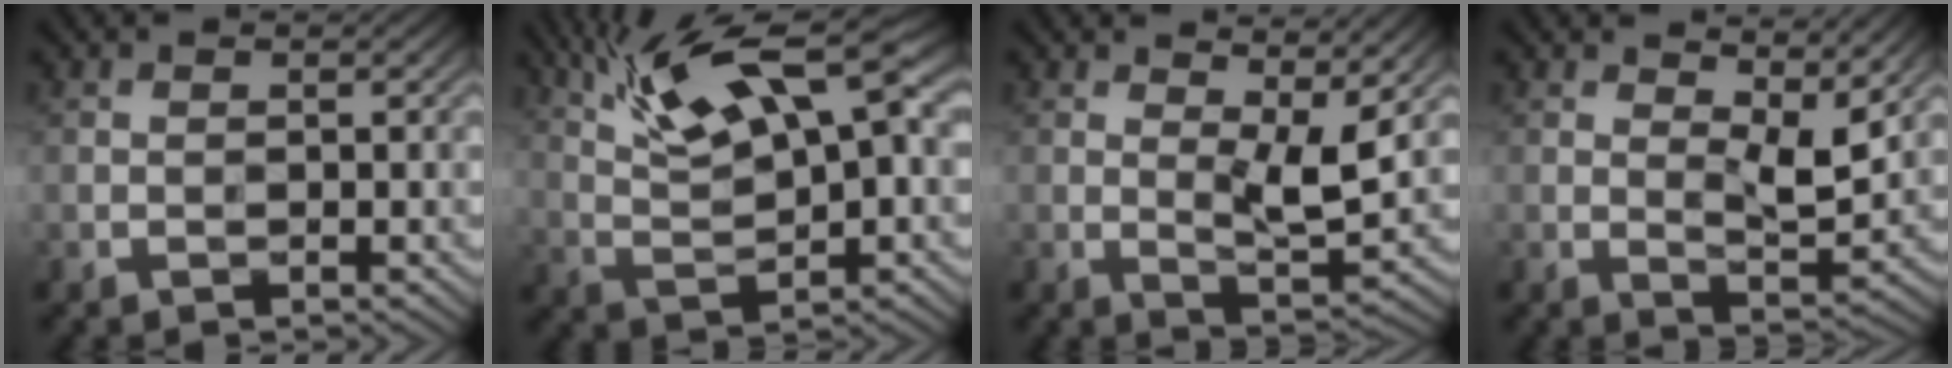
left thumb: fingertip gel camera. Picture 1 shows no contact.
{"total": 13.5, "force": [6.5, 4.0, 11.1], "torque": [-0.218, 0.019, 0.120]}
{"total": 6.5, "force": [3.0, 2.0, 5.4], "torque": [-0.093, -0.008, 0.052]}
{"total": 6.9, "force": [3.9, 2.4, 5.1], "torque": [-0.081, -0.009, 0.065]}